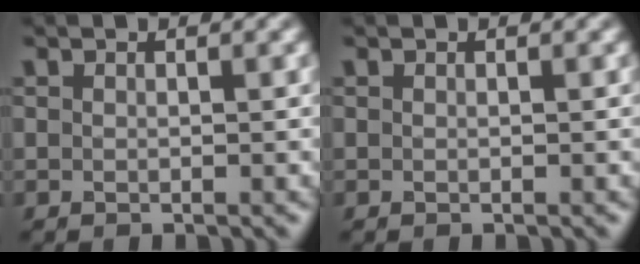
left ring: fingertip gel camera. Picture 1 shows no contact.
{"total": 0.0}